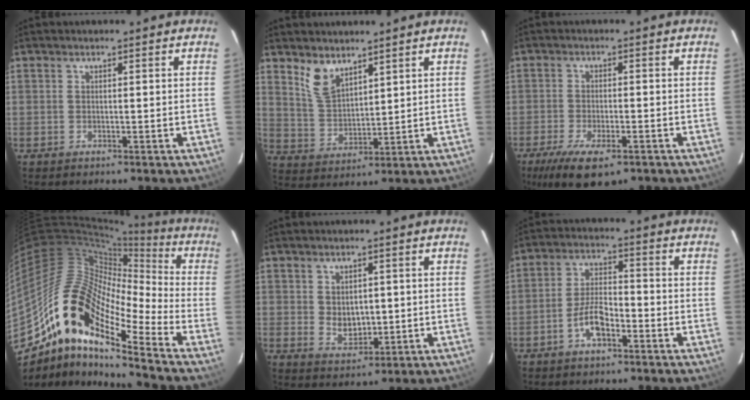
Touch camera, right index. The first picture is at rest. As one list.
[{"total": 6.7, "force": [4.8, 3.1, 3.5], "torque": [-0.065, 0.000, 0.104]}, {"total": 11.3, "force": [-7.1, 4.2, 7.7], "torque": [-0.169, -0.033, -0.117]}, {"total": 18.5, "force": [-11.1, 5.6, 13.7], "torque": [-0.219, -0.011, -0.229]}, {"total": 5.1, "force": [0.5, 3.9, 3.2], "torque": [-0.053, -0.002, 0.018]}, {"total": 6.5, "force": [-3.5, 2.7, 4.8], "torque": [-0.103, 0.012, -0.062]}]